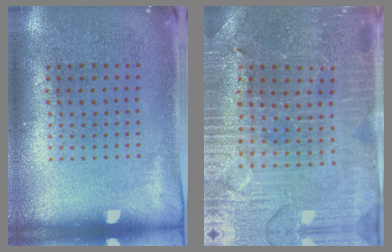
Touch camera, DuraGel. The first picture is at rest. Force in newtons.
{"total": 3.3, "press": 3.2, "slide": 0.5}